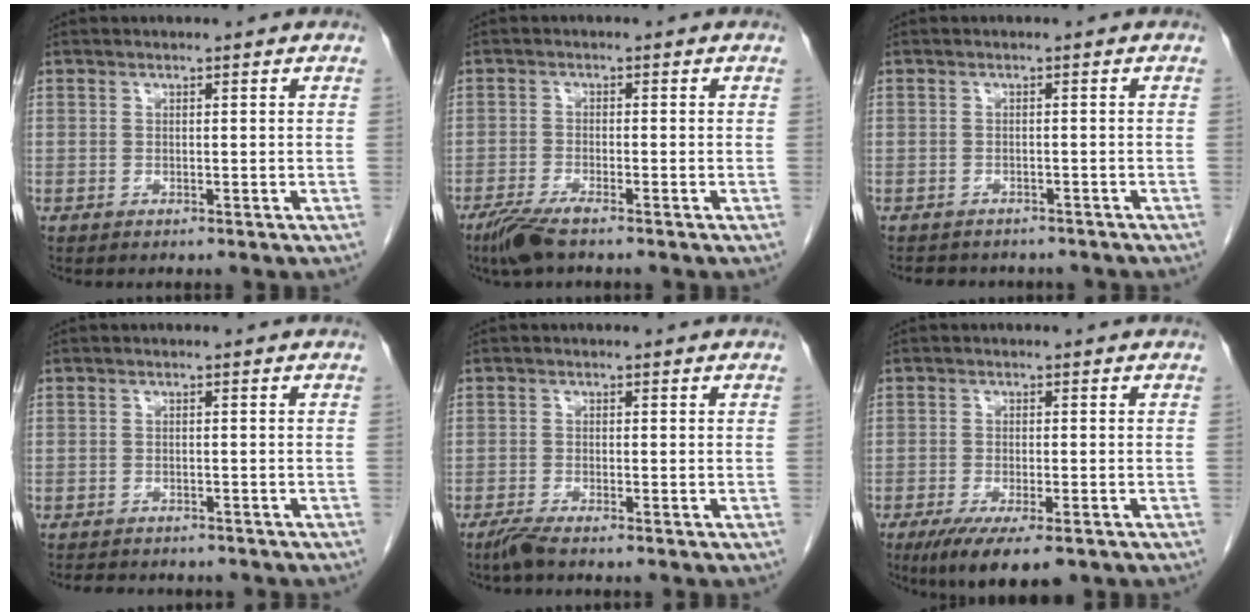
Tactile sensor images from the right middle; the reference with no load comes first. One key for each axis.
{"total": 4.2, "fx": -3.2, "fy": 0.4, "fz": 2.7, "tx": -0.062, "ty": -0.012, "tz": -0.063}
{"total": 7.1, "fx": -6.2, "fy": 2.8, "fz": 2.0, "tx": -0.032, "ty": 0.005, "tz": -0.071}
{"total": 7.5, "fx": -6.5, "fy": 2.5, "fz": 2.7, "tx": -0.042, "ty": 0.001, "tz": -0.080}
{"total": 2.0, "fx": -1.6, "fy": -0.2, "fz": 1.1, "tx": -0.035, "ty": -0.008, "tz": -0.036}
{"total": 8.8, "fx": -5.9, "fy": 2.0, "fz": 6.3, "tx": -0.094, "ty": -0.019, "tz": -0.089}